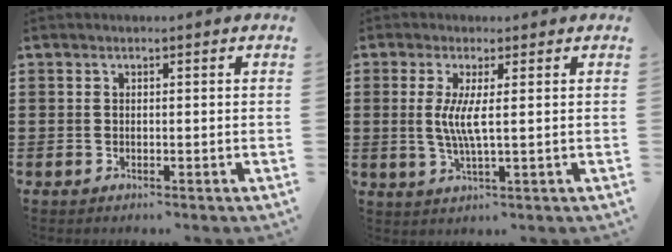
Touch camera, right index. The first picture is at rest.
{"total": 4.5, "force": [0.4, 0.2, 4.5], "torque": [-0.092, -0.010, 0.004]}